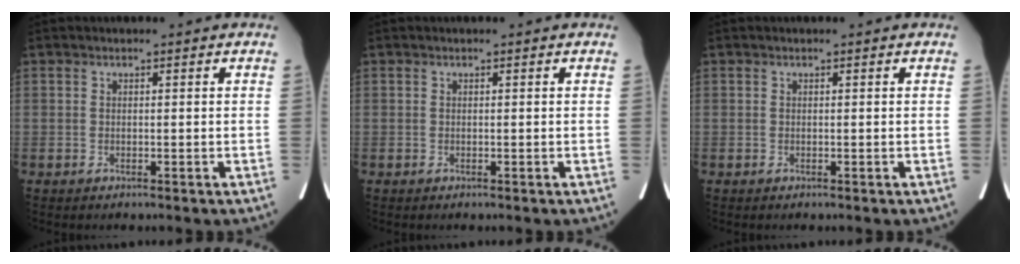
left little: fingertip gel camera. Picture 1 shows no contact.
{"total": 0.0}
{"total": 0.0}